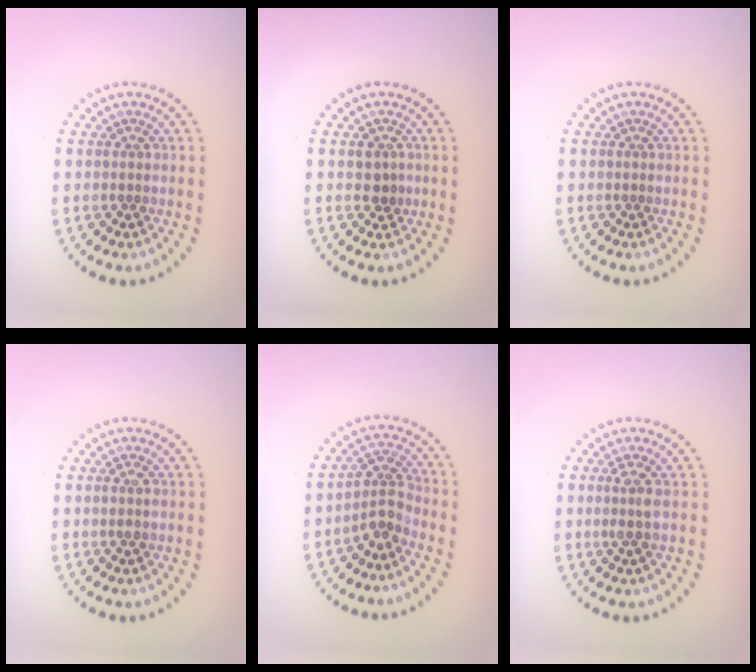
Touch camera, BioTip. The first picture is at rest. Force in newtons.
{"total": 1.5, "press": 1.4, "slide": 0.5}
{"total": 0.0}
{"total": 1.0, "press": 0.9, "slide": 0.4}
{"total": 2.7, "press": 2.0, "slide": 1.8}
{"total": 1.5, "press": 1.2, "slide": 1.0}